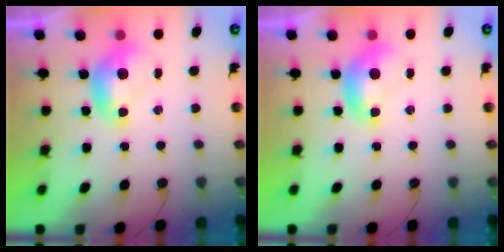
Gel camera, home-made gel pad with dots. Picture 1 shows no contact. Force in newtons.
{"total": 0.0}